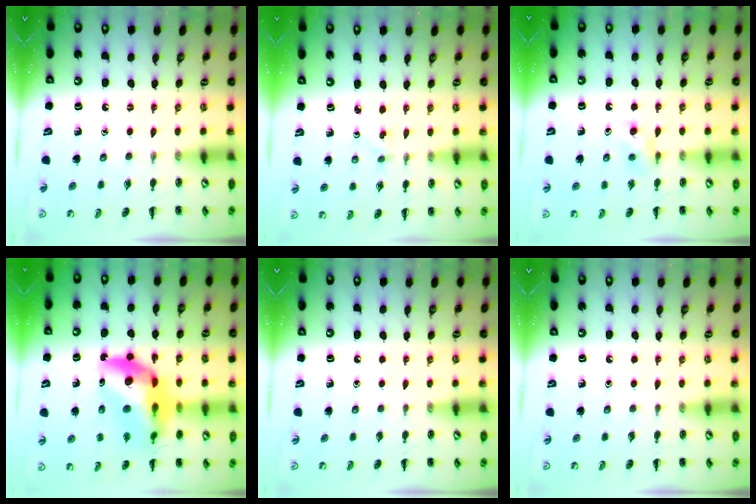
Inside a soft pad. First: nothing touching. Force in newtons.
{"total": 1.7, "press": 1.5, "slide": 0.8}
{"total": 3.1, "press": 2.8, "slide": 1.3}
{"total": 16.2, "press": 15.6, "slide": 4.4}
{"total": 0.0}
{"total": 0.0}